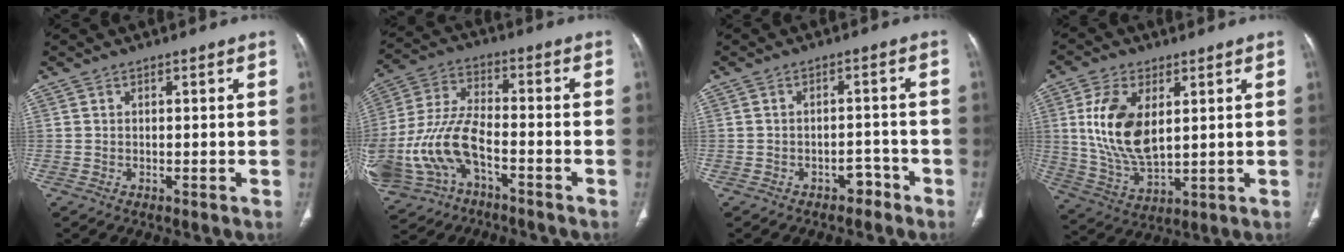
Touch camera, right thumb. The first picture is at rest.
{"total": 16.4, "force": [-5.7, 9.0, 12.4], "torque": [-0.271, 0.032, -0.103]}
{"total": 3.2, "force": [-2.4, 2.0, 1.0], "torque": [-0.003, 0.026, -0.029]}
{"total": 13.8, "force": [3.1, 7.4, 11.2], "torque": [-0.220, -0.018, 0.071]}